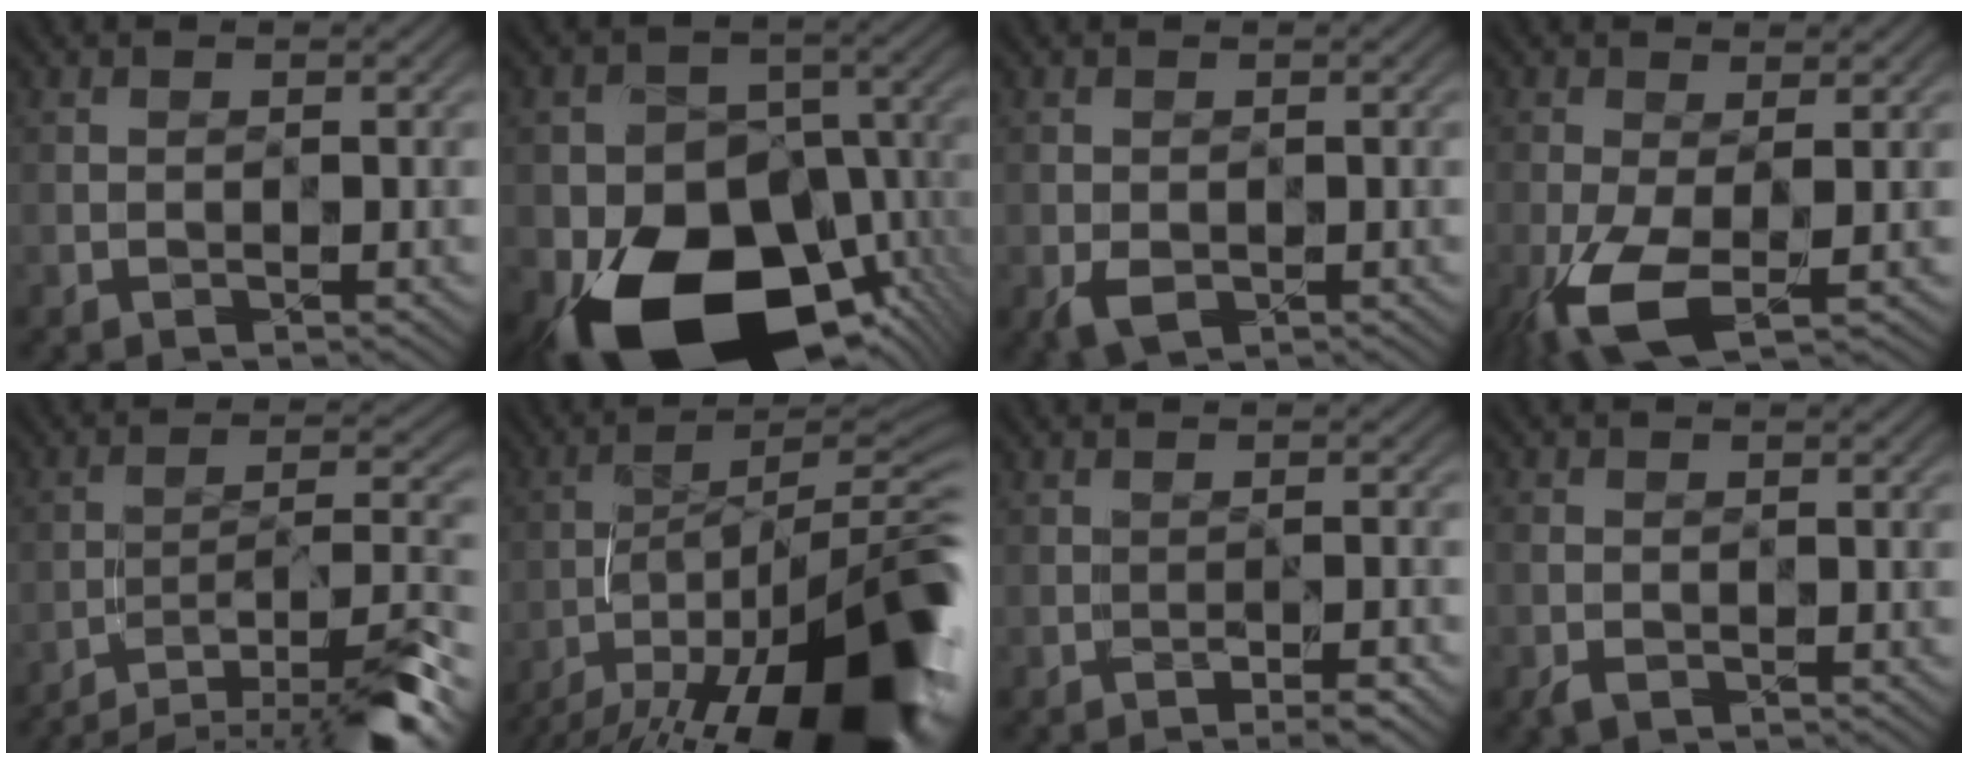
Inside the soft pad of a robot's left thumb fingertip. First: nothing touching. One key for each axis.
{"total": 17.6, "fx": -8.3, "fy": 12.0, "fz": 10.0, "tx": -0.161, "ty": -0.047, "tz": -0.128}
{"total": 2.0, "fx": -0.7, "fy": 1.4, "fz": 1.2, "tx": -0.027, "ty": -0.011, "tz": -0.010}
{"total": 6.3, "fx": -2.3, "fy": 2.1, "fz": 5.4, "tx": -0.131, "ty": -0.012, "tz": -0.048}
{"total": 12.0, "fx": -10.1, "fy": 2.3, "fz": 6.1, "tx": -0.105, "ty": -0.002, "tz": -0.154}
{"total": 19.4, "fx": -11.3, "fy": 6.1, "fz": 14.5, "tx": -0.206, "ty": -0.019, "tz": -0.178}
{"total": 2.5, "fx": -2.0, "fy": -0.2, "fz": 1.5, "tx": -0.027, "ty": 0.004, "tz": -0.029}
{"total": 1.5, "fx": -1.0, "fy": 0.8, "fz": 0.7, "tx": -0.018, "ty": -0.002, "tz": -0.022}